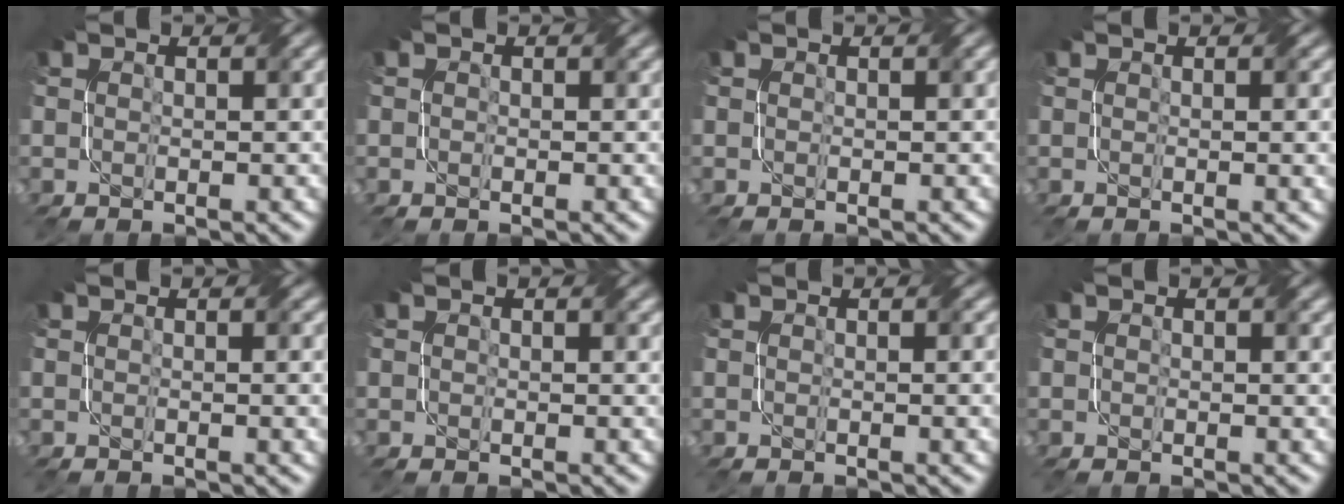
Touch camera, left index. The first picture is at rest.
{"total": 0.5, "force": [0.2, 0.5, 0.2], "torque": [-0.001, -0.002, -0.004]}
{"total": 0.0}
{"total": 1.8, "force": [0.1, 0.4, 1.8], "torque": [-0.016, 0.005, -0.001]}
{"total": 1.7, "force": [0.0, 0.3, 1.6], "torque": [-0.016, 0.002, 0.000]}
{"total": 0.6, "force": [0.4, 0.4, 0.2], "torque": [-0.003, 0.001, 0.005]}
{"total": 1.5, "force": [0.1, 0.3, 1.5], "torque": [-0.015, 0.004, -0.001]}
{"total": 0.8, "force": [0.5, 0.5, 0.4], "torque": [-0.006, 0.001, 0.008]}